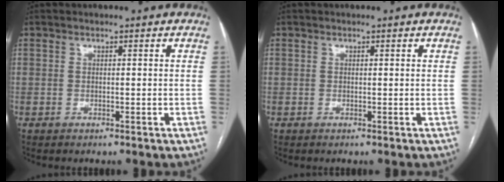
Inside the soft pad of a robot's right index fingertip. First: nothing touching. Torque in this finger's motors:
{"motor_torque": [0.01, 0.18, -0.01, 0.01]}